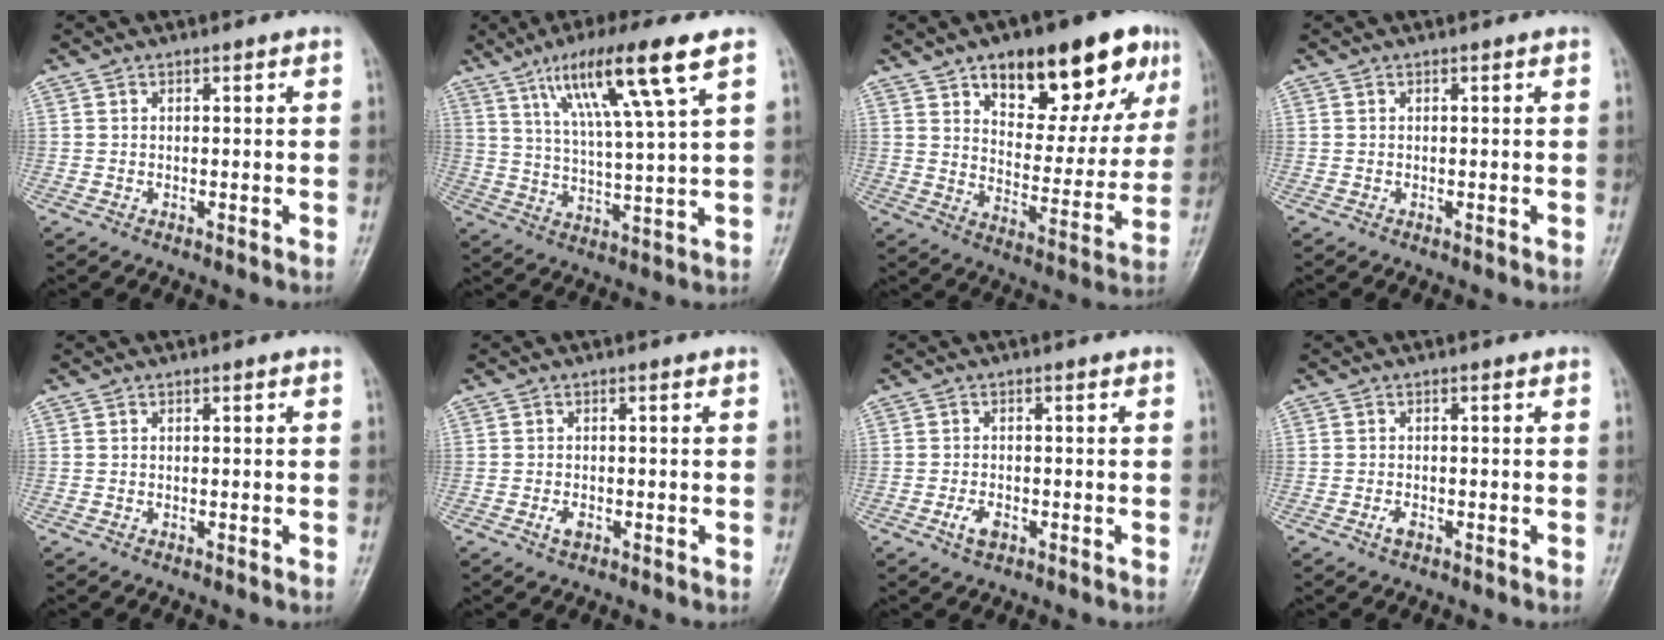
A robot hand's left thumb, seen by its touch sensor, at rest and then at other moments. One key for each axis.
{"total": 14.7, "fx": 7.7, "fy": 1.0, "fz": 12.5, "tx": -0.224, "ty": -0.021, "tz": 0.138}
{"total": 21.3, "fx": 11.8, "fy": 9.2, "fz": 15.0, "tx": -0.158, "ty": -0.037, "tz": 0.178}
{"total": 0.0}
{"total": 0.0}
{"total": 1.7, "fx": -0.7, "fy": 1.0, "fz": 1.2, "tx": -0.022, "ty": -0.001, "tz": -0.012}
{"total": 2.7, "fx": -1.2, "fy": 1.6, "fz": 1.9, "tx": -0.037, "ty": 0.002, "tz": -0.021}
{"total": 1.4, "fx": -0.7, "fy": 0.7, "fz": 1.0, "tx": -0.019, "ty": 0.001, "tz": -0.013}